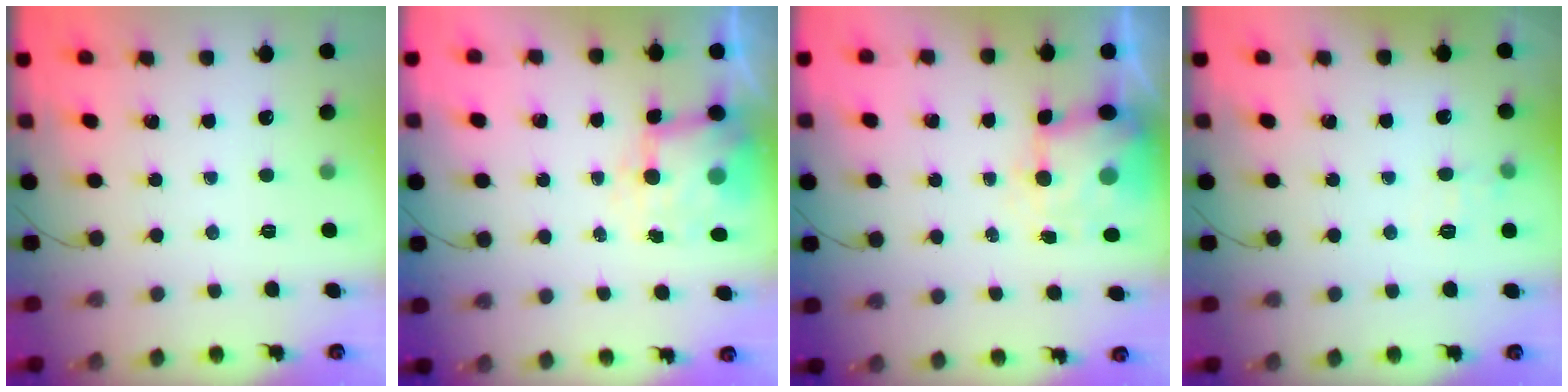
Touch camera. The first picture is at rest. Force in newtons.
{"total": 6.1, "press": 6.1, "slide": 0.3}
{"total": 5.4, "press": 5.2, "slide": 1.4}
{"total": 7.8, "press": 7.6, "slide": 1.7}